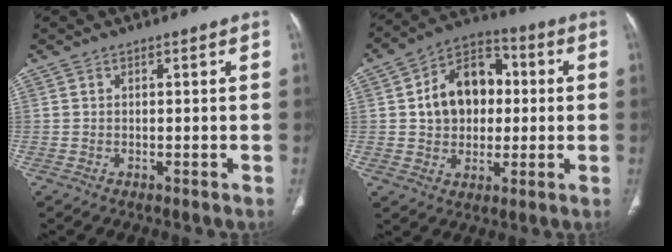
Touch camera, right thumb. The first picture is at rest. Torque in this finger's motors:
{"motor_torque": [0.86, 0.93, 0.21, -0.18, 0.11]}